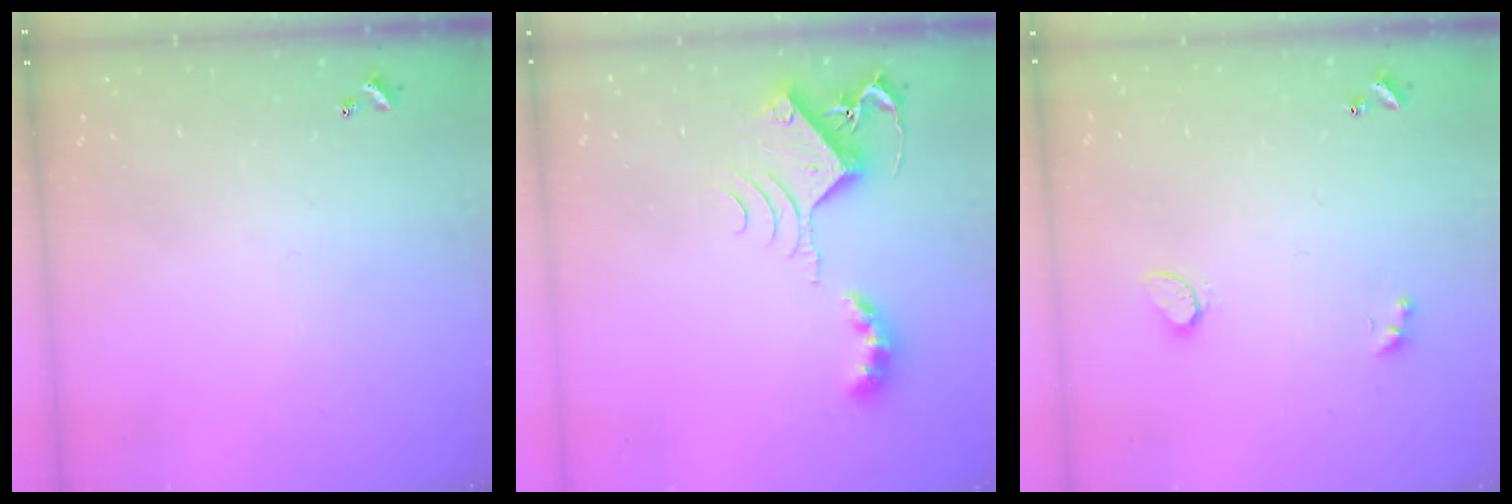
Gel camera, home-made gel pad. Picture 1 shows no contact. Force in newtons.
{"total": 7.8, "press": 7.7, "slide": 0.5}
{"total": 3.2, "press": 2.7, "slide": 1.7}